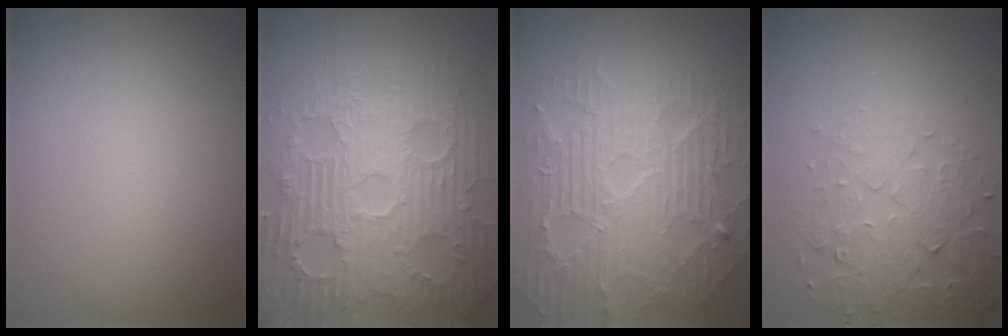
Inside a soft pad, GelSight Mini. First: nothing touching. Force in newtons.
{"total": 9.3, "press": 6.8, "slide": 6.4}
{"total": 10.2, "press": 6.5, "slide": 7.8}
{"total": 5.0, "press": 3.7, "slide": 3.3}